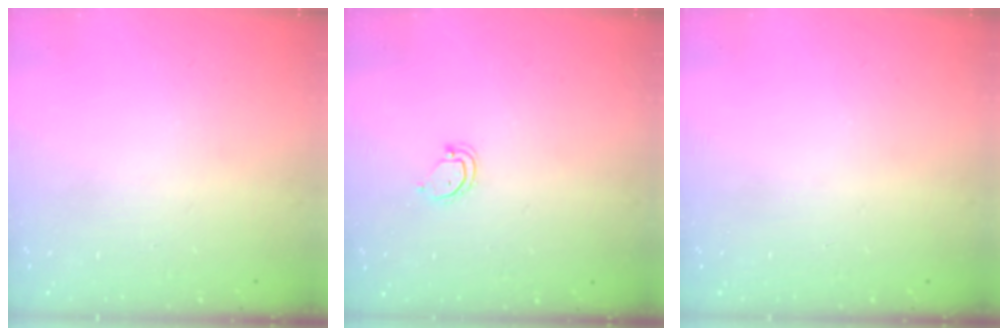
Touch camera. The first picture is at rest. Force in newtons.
{"total": 3.9, "press": 3.9, "slide": 0.3}
{"total": 0.0}